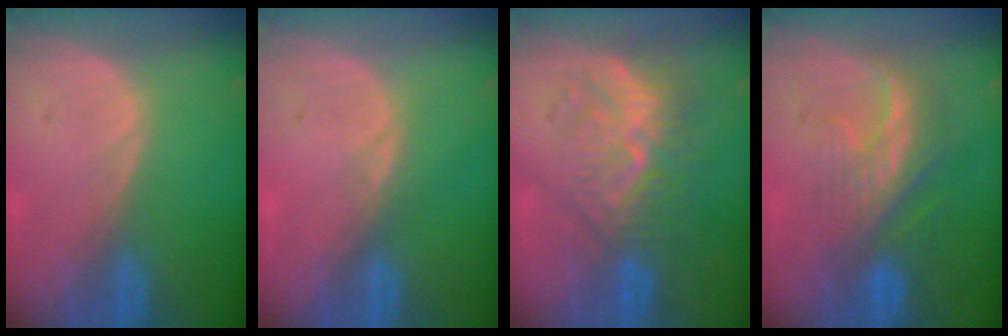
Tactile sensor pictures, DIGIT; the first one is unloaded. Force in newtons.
{"total": 1.1, "press": 1.0, "slide": 0.5}
{"total": 9.3, "press": 8.3, "slide": 4.1}
{"total": 8.3, "press": 7.5, "slide": 3.6}